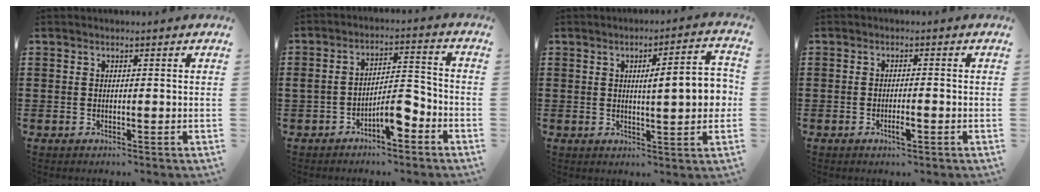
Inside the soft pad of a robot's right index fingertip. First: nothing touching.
{"total": 6.8, "force": [-4.0, 2.3, 5.1], "torque": [-0.087, 0.012, -0.070]}
{"total": 7.5, "force": [0.6, 1.3, 7.4], "torque": [-0.112, -0.007, 0.000]}
{"total": 2.3, "force": [-1.1, 0.5, 2.0], "torque": [-0.034, 0.000, -0.018]}